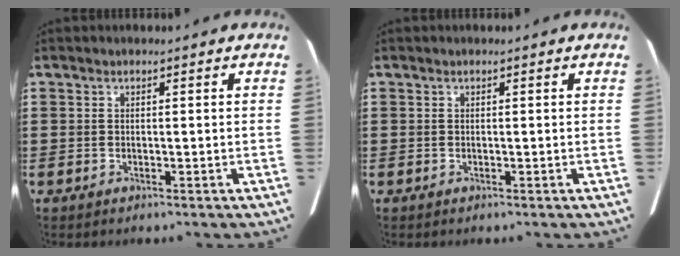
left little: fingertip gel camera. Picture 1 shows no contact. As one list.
[{"total": 0.0}]